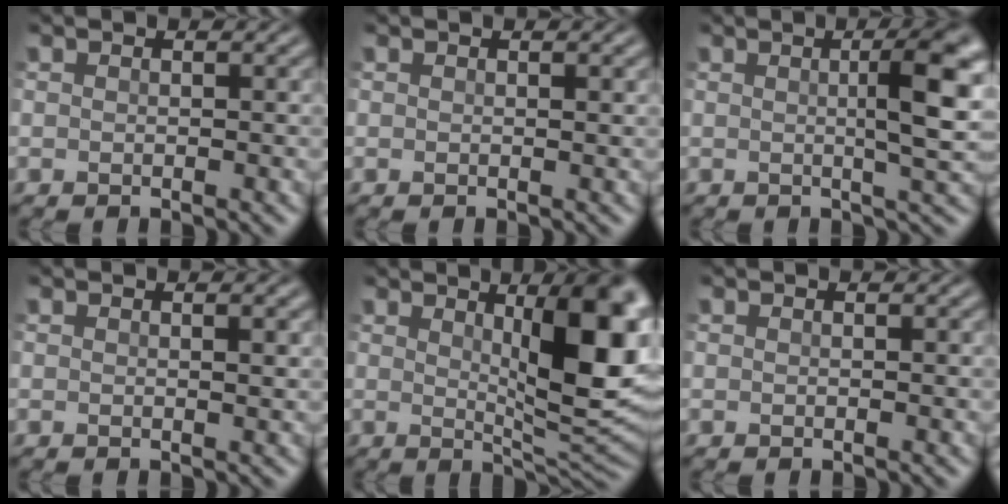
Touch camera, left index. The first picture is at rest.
{"total": 0.0}
{"total": 5.3, "force": [1.1, 0.8, 5.1], "torque": [-0.070, 0.010, 0.016]}
{"total": 0.7, "force": [0.3, 0.2, 0.6], "torque": [-0.011, 0.000, 0.008]}
{"total": 9.6, "force": [2.8, 2.5, 8.9], "torque": [-0.115, -0.002, 0.050]}
{"total": 0.0}